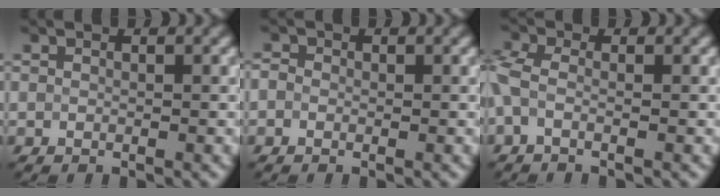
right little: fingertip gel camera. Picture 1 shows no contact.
{"total": 0.8, "force": [-0.2, 0.7, 0.3], "torque": [-0.005, -0.002, -0.008]}
{"total": 2.2, "force": [-0.7, 1.0, 1.8], "torque": [-0.048, -0.003, -0.026]}